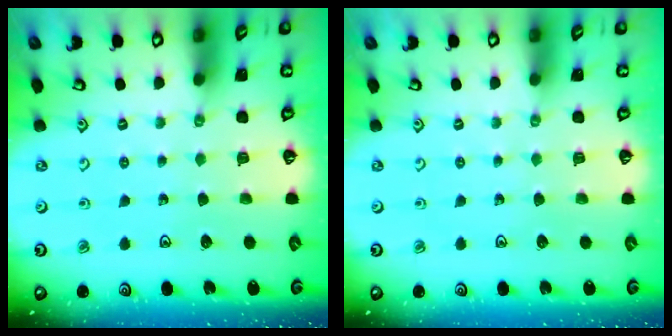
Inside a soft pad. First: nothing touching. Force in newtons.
{"total": 0.0}